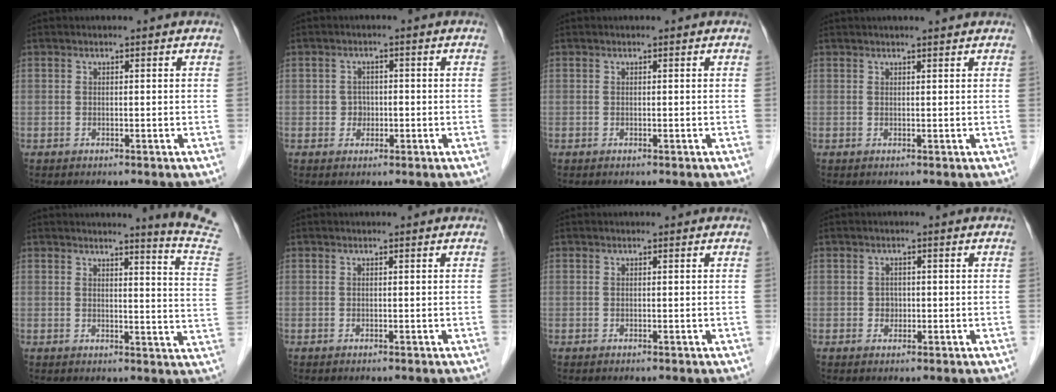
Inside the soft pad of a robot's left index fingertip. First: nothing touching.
{"total": 2.1, "force": [-0.5, 1.9, 0.7], "torque": [-0.009, 0.006, -0.006]}
{"total": 0.0}
{"total": 2.9, "force": [2.6, 0.0, 1.3], "torque": [-0.016, 0.016, 0.034]}
{"total": 9.9, "force": [9.3, -2.3, 2.6], "torque": [-0.030, -0.098, 0.085]}
{"total": 0.0}
{"total": 0.0}
{"total": 1.4, "force": [-0.2, 1.3, 0.5], "torque": [-0.009, 0.003, -0.001]}